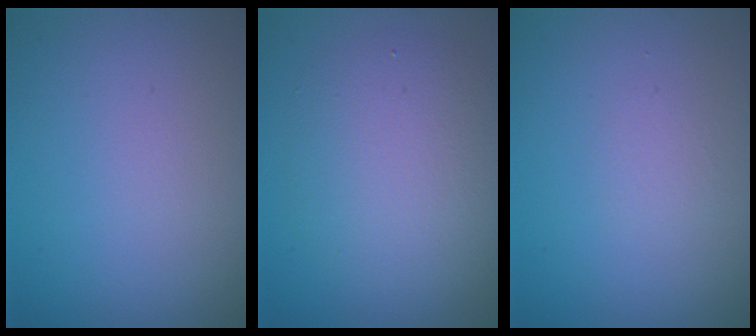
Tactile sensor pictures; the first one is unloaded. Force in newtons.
{"total": 4.9, "press": 4.9, "slide": 0.4}
{"total": 0.0}